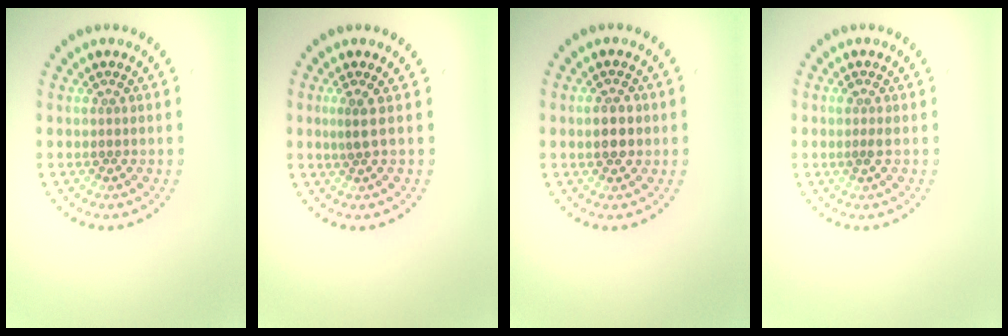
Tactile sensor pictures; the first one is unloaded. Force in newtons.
{"total": 1.4, "press": 0.9, "slide": 1.1}
{"total": 2.8, "press": 2.8, "slide": 0.1}
{"total": 1.0, "press": 0.8, "slide": 0.5}